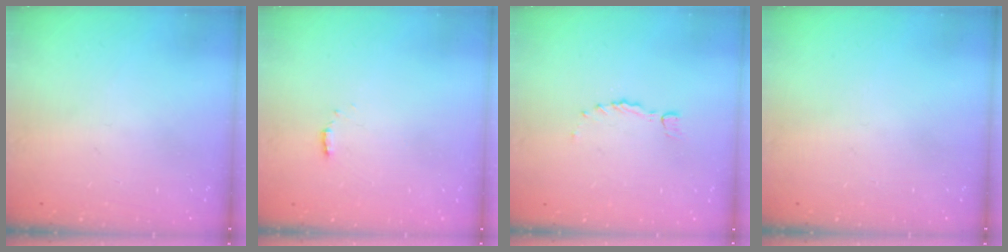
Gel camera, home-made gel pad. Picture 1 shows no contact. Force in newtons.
{"total": 1.3, "press": 1.3, "slide": 0.3}
{"total": 0.0}
{"total": 0.0}